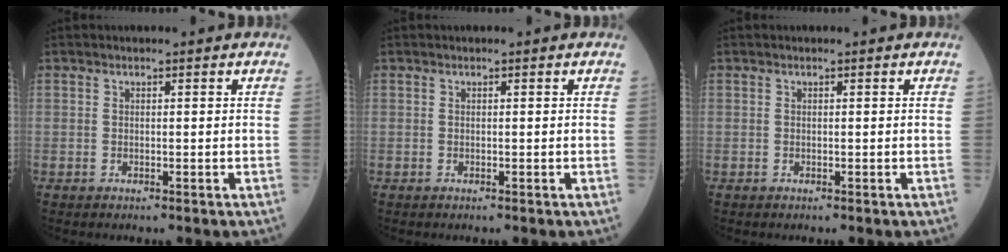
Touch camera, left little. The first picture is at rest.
{"total": 0.0}
{"total": 0.0}